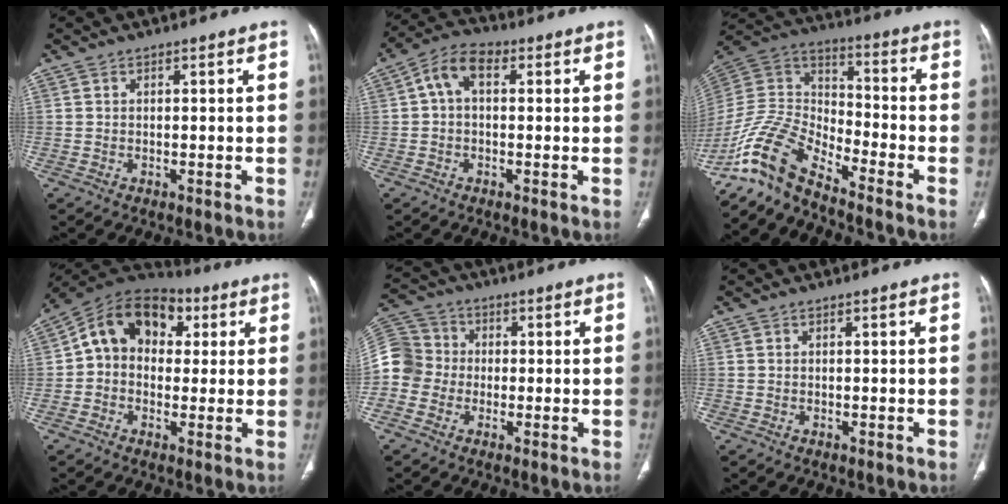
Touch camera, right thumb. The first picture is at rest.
{"total": 6.7, "force": [1.1, 4.2, 5.1], "torque": [-0.081, 0.023, 0.009]}
{"total": 13.2, "force": [-11.1, 3.5, 6.1], "torque": [-0.131, 0.080, -0.226]}
{"total": 14.0, "force": [3.1, 10.5, 8.8], "torque": [-0.109, 0.035, 0.038]}
{"total": 10.3, "force": [-1.5, 9.4, 3.9], "torque": [-0.073, 0.030, -0.035]}
{"total": 0.0}